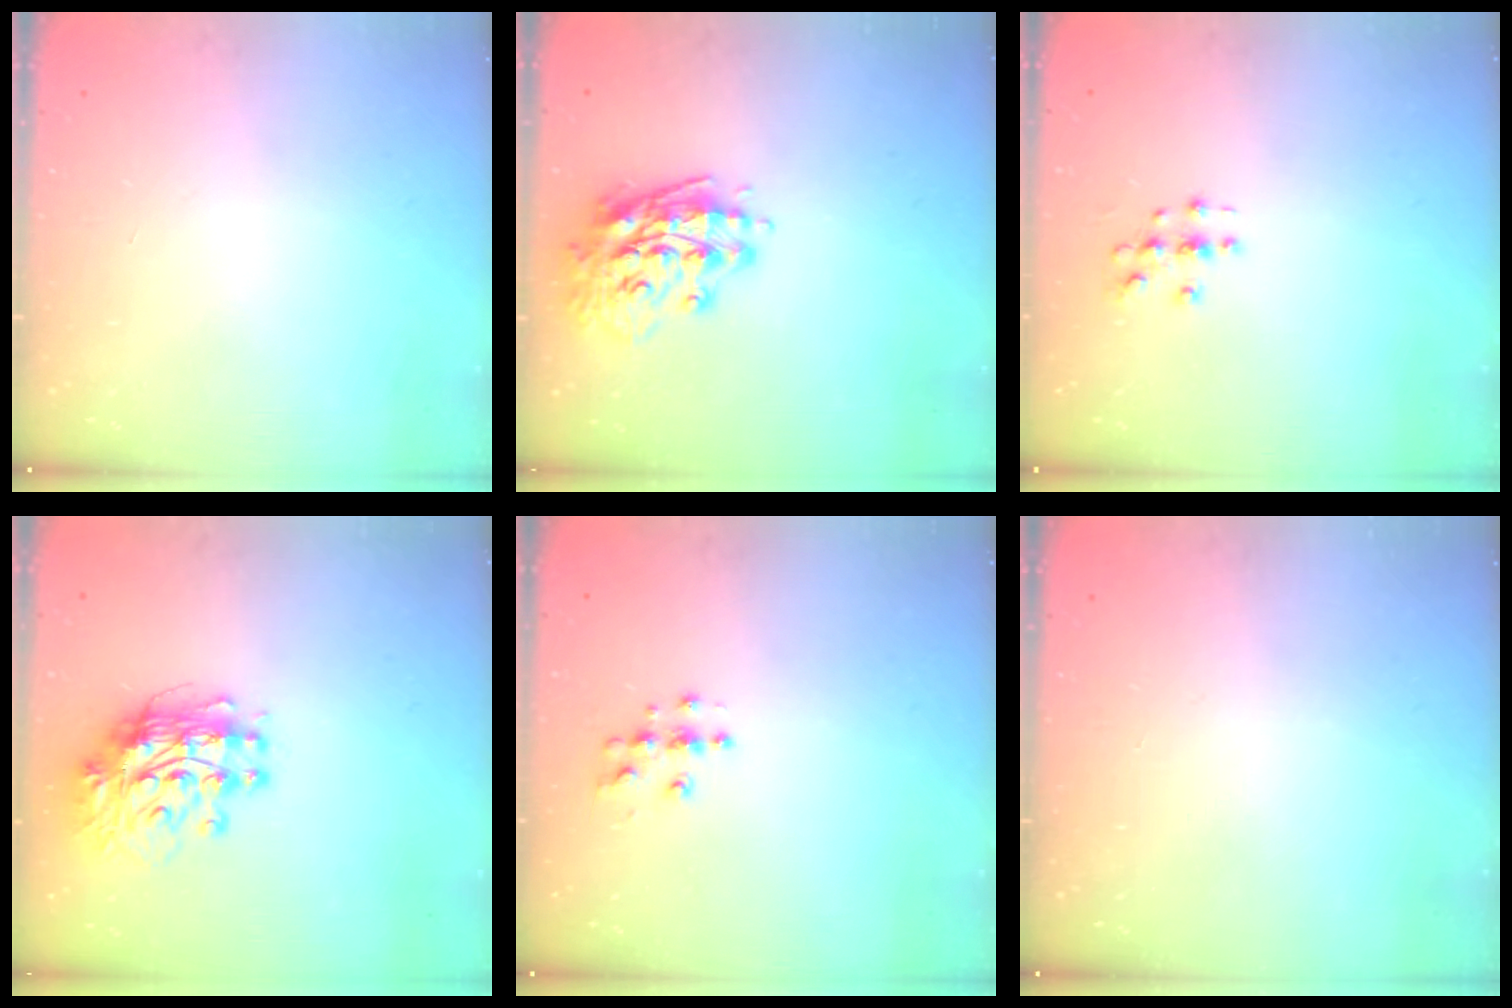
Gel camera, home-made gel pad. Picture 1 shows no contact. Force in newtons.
{"total": 14.8, "press": 14.6, "slide": 2.5}
{"total": 3.4, "press": 3.4, "slide": 0.2}
{"total": 12.3, "press": 12.2, "slide": 1.1}
{"total": 5.0, "press": 5.0, "slide": 0.2}
{"total": 0.0}